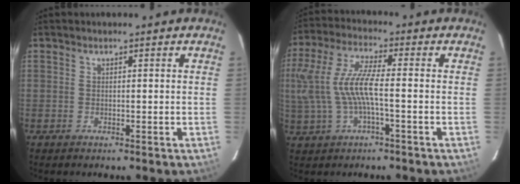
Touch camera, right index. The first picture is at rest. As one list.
[{"total": 11.4, "force": [-1.0, 2.9, 11.0], "torque": [-0.230, 0.004, -0.011]}]